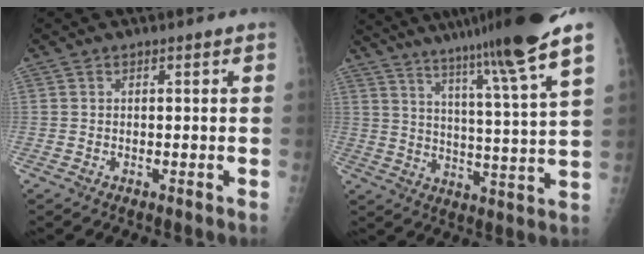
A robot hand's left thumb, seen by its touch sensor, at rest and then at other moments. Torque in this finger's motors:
{"motor_torque": [3.31, 0.56, 1.65, -1.12, 0.35]}